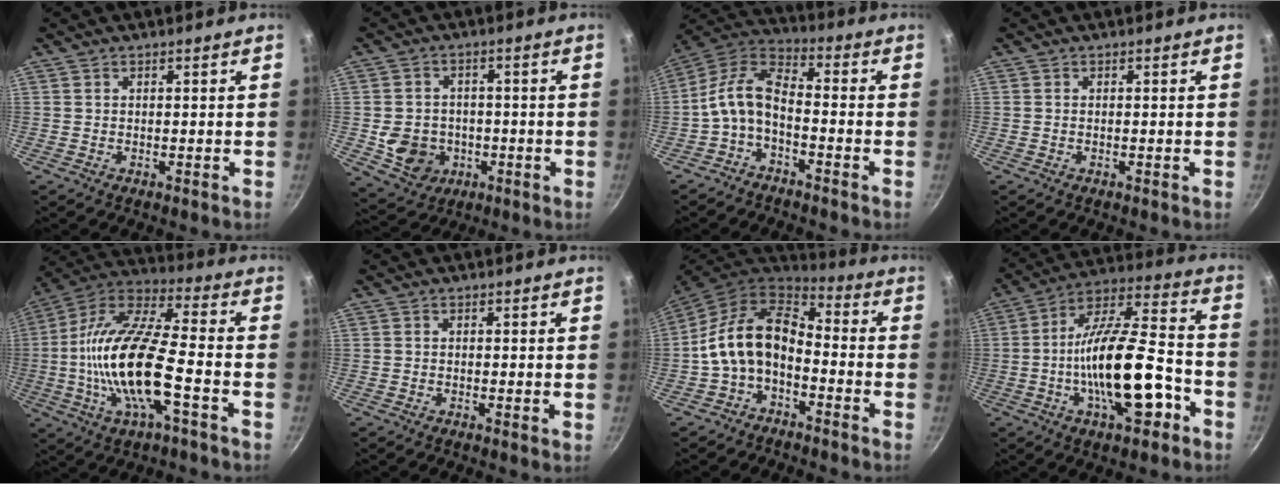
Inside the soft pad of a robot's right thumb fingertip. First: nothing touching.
{"total": 9.1, "force": [-1.8, 7.8, 4.4], "torque": [-0.058, 0.016, -0.019]}
{"total": 9.7, "force": [-3.4, 4.9, 7.7], "torque": [-0.161, 0.053, -0.078]}
{"total": 0.0}
{"total": 20.5, "force": [-4.3, 6.9, 18.8], "torque": [-0.366, 0.033, -0.098]}
{"total": 0.6, "force": [0.0, 0.1, 0.6], "torque": [-0.008, -0.004, -0.003]}
{"total": 13.0, "force": [-3.1, 8.3, 9.5], "torque": [-0.166, 0.051, -0.068]}
{"total": 20.9, "force": [-6.5, 8.0, 18.2], "torque": [-0.286, 0.048, -0.115]}